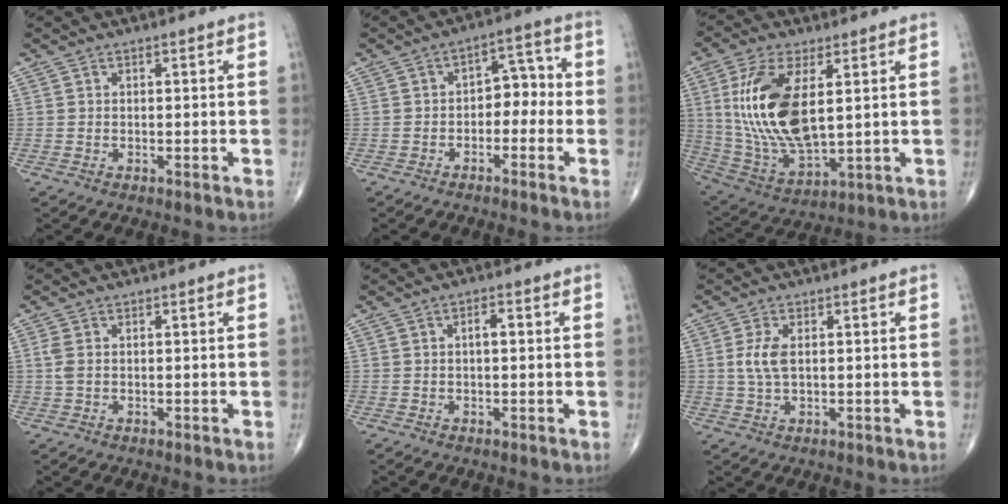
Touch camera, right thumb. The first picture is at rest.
{"total": 6.2, "force": [-1.4, 4.1, 4.5], "torque": [-0.031, 0.037, -0.034]}
{"total": 18.2, "force": [3.7, 8.2, 15.9], "torque": [-0.323, -0.022, 0.082]}
{"total": 1.8, "force": [0.3, 1.0, 1.5], "torque": [-0.048, 0.006, 0.007]}
{"total": 2.0, "force": [0.2, 0.8, 1.8], "torque": [-0.029, 0.005, 0.001]}
{"total": 4.2, "force": [0.6, 2.0, 3.7], "torque": [-0.087, 0.000, 0.014]}